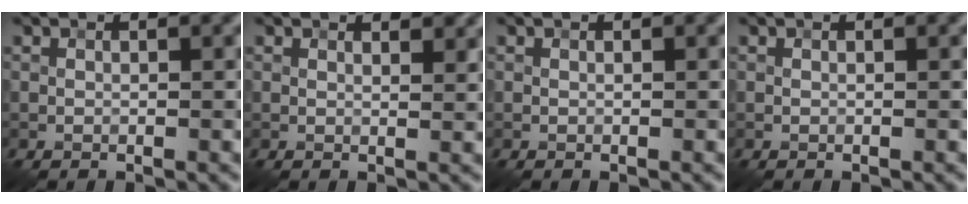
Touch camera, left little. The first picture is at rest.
{"total": 1.6, "force": [1.4, 0.4, 0.8], "torque": [-0.014, -0.002, 0.017]}
{"total": 0.0}
{"total": 0.0}